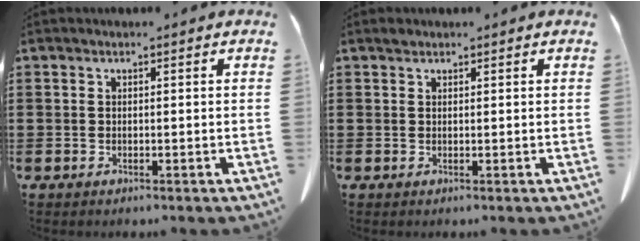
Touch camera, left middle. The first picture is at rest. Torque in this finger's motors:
{"motor_torque": [0.02, 0.00, 0.00, 0.00]}